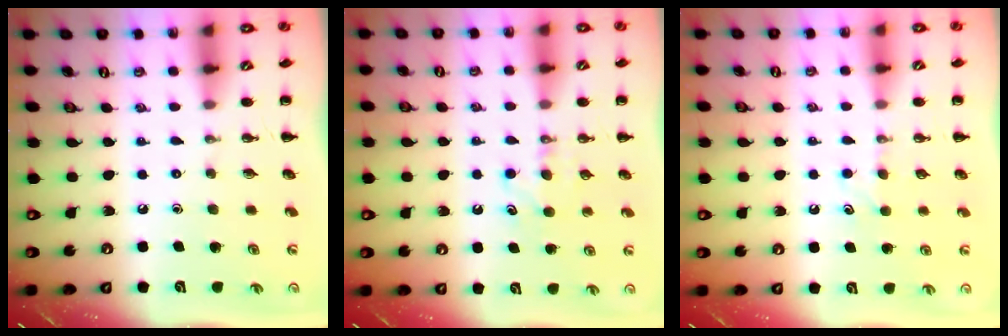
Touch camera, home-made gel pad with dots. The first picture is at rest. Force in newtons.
{"total": 5.1, "press": 4.8, "slide": 1.5}
{"total": 3.9, "press": 3.6, "slide": 1.3}